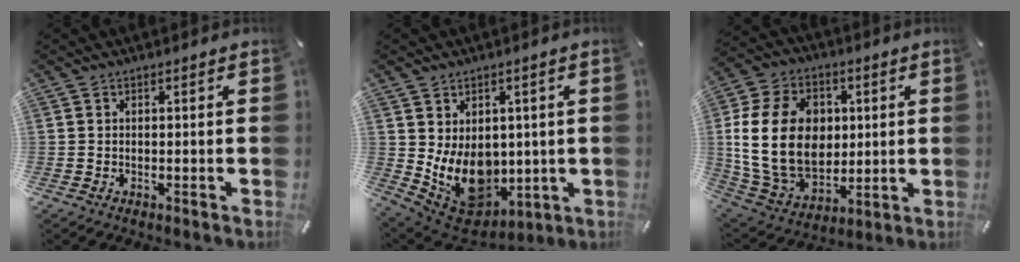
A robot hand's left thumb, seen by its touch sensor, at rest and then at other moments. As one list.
[{"total": 12.5, "force": [0.4, 10.3, 7.0], "torque": [-0.129, -0.034, 0.016]}, {"total": 20.6, "force": [2.1, 15.8, 13.0], "torque": [-0.273, -0.001, 0.041]}]